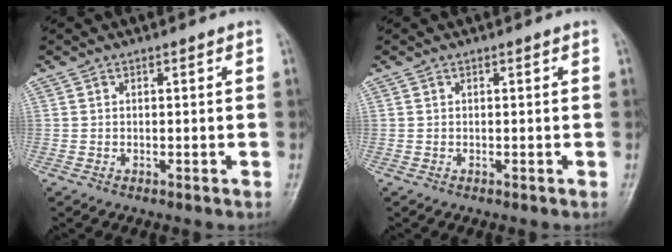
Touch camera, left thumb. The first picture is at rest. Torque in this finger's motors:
{"motor_torque": [0.00, 0.00, 0.01, -0.01, 0.00]}